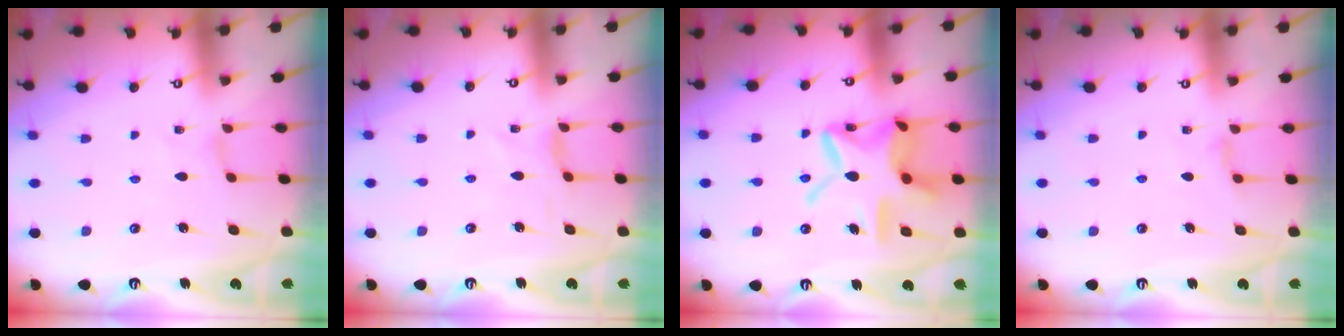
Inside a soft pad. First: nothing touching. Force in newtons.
{"total": 0.9, "press": 0.9, "slide": 0.2}
{"total": 18.2, "press": 18.2, "slide": 1.6}
{"total": 3.0, "press": 2.9, "slide": 0.5}